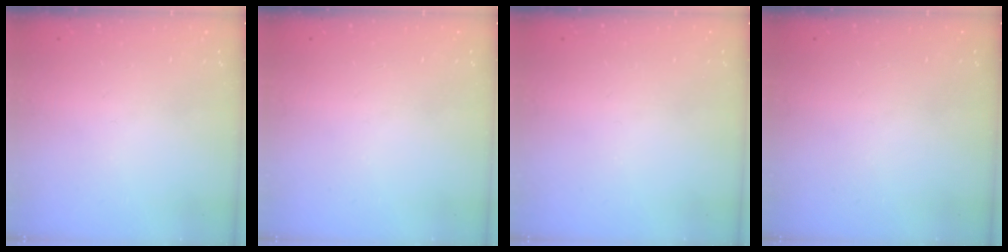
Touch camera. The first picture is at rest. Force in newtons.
{"total": 0.0}
{"total": 0.0}
{"total": 0.0}